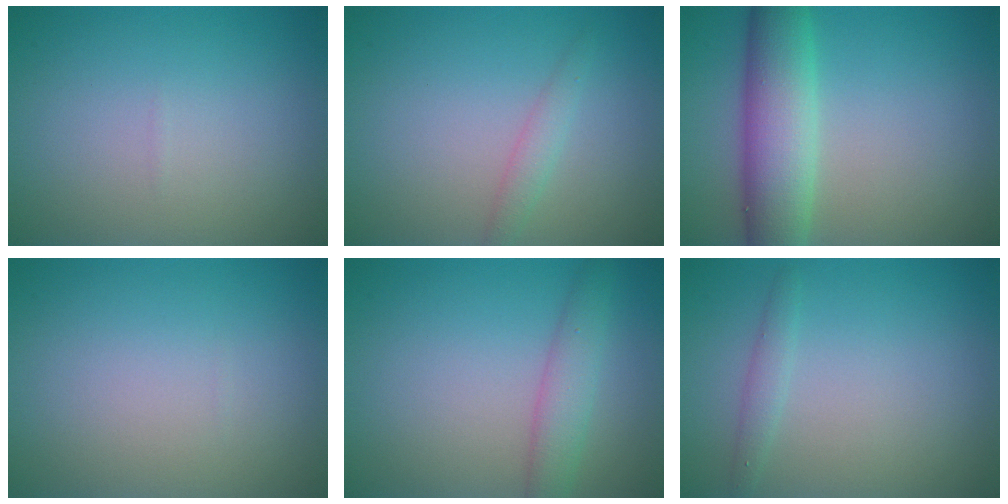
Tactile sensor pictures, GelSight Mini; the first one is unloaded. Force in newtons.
{"total": 1.4, "press": 1.4, "slide": 0.0}
{"total": 6.8, "press": 6.8, "slide": 0.3}
{"total": 0.0}
{"total": 2.7, "press": 2.7, "slide": 0.1}
{"total": 1.3, "press": 1.3, "slide": 0.0}